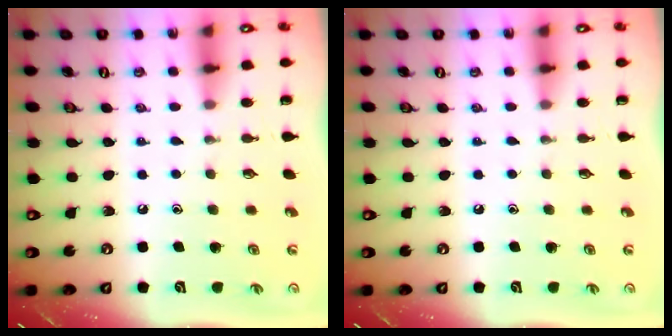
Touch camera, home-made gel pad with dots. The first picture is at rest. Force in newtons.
{"total": 0.0}